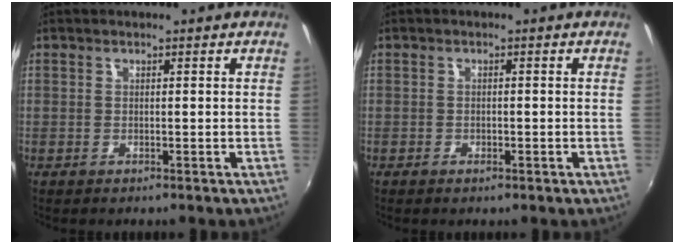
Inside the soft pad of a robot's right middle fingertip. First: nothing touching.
{"total": 1.1, "force": [-0.4, 0.5, 0.9], "torque": [-0.014, -0.006, -0.008]}